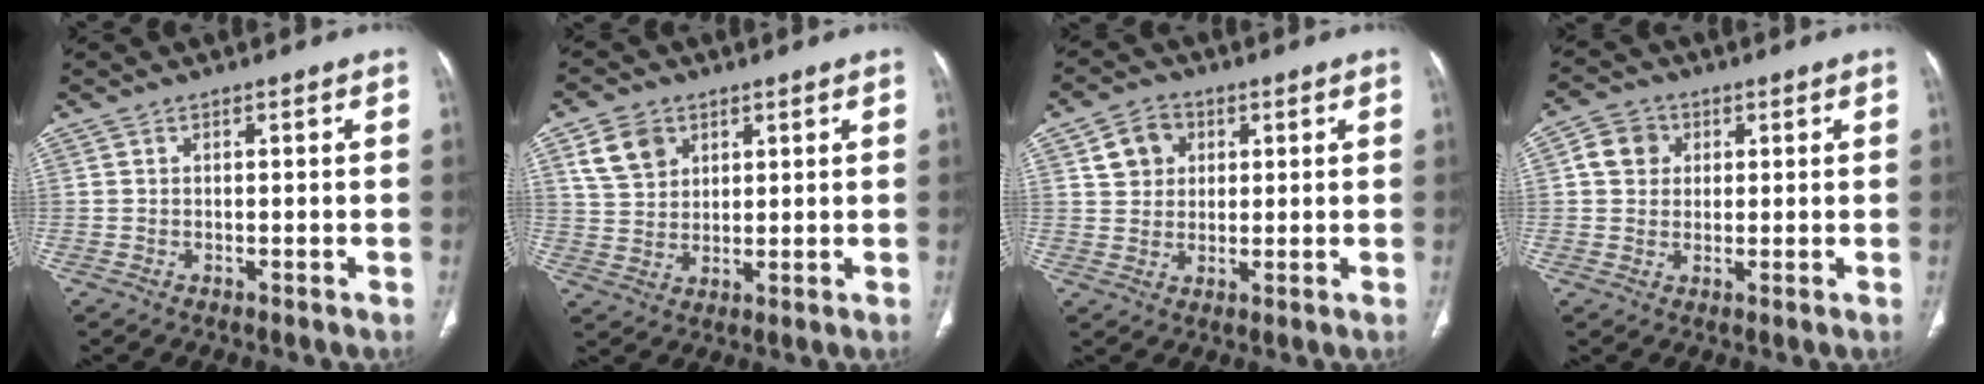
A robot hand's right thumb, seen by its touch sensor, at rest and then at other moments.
{"total": 7.5, "force": [3.6, 5.6, 3.4], "torque": [-0.045, -0.010, 0.074]}
{"total": 6.2, "force": [2.2, 5.2, 2.5], "torque": [-0.018, -0.001, 0.038]}
{"total": 5.6, "force": [1.4, 5.0, 2.2], "torque": [-0.023, 0.006, 0.021]}